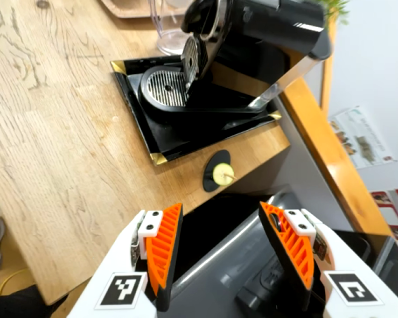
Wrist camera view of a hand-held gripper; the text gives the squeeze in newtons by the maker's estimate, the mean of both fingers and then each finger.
{"total": 0.0}